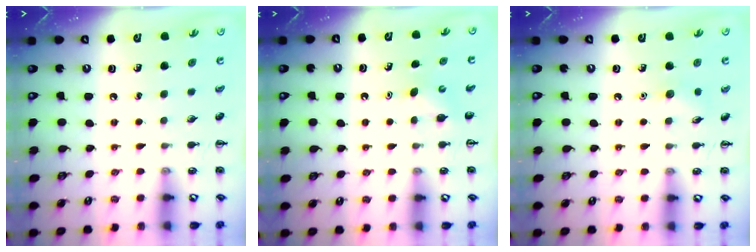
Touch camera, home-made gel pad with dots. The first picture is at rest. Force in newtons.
{"total": 2.7, "press": 2.6, "slide": 0.7}
{"total": 5.7, "press": 5.5, "slide": 1.3}